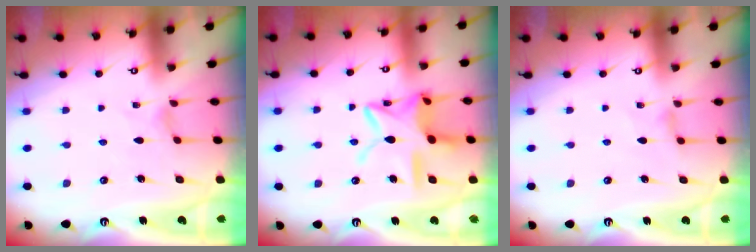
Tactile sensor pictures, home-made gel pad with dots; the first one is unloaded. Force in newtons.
{"total": 15.2, "press": 15.2, "slide": 1.2}
{"total": 1.4, "press": 1.3, "slide": 0.5}